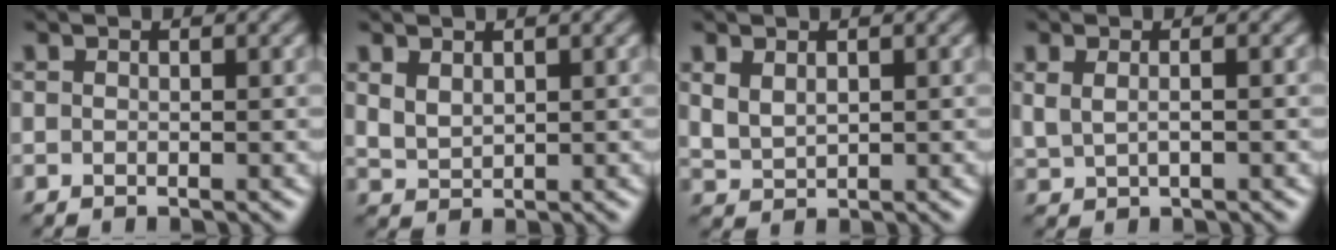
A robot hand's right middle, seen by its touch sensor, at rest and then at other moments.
{"total": 1.8, "force": [1.0, 1.1, 1.1], "torque": [-0.028, -0.004, 0.027]}
{"total": 2.0, "force": [0.9, 1.3, 1.3], "torque": [-0.036, -0.004, 0.025]}
{"total": 1.7, "force": [0.6, 0.8, 1.4], "torque": [-0.032, -0.006, 0.013]}